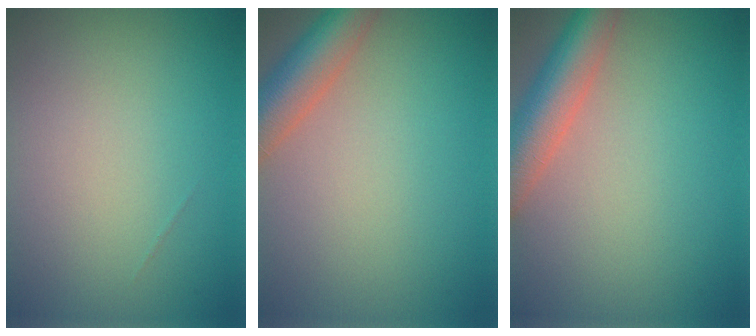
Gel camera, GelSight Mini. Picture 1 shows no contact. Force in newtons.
{"total": 5.4, "press": 5.4, "slide": 0.5}
{"total": 5.8, "press": 5.8, "slide": 0.5}